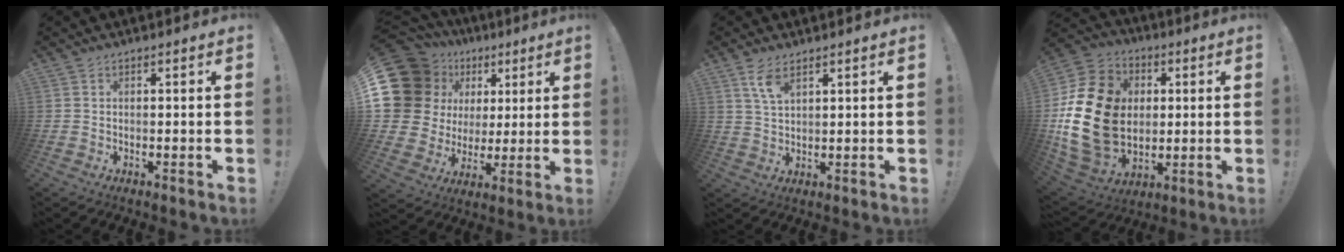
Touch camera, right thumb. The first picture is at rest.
{"total": 17.7, "force": [6.2, 14.4, 8.3], "torque": [-0.148, -0.034, 0.149]}
{"total": 5.8, "force": [3.7, 2.3, 3.9], "torque": [-0.068, -0.017, 0.066]}
{"total": 22.7, "force": [1.1, 17.8, 14.0], "torque": [-0.266, 0.015, 0.038]}